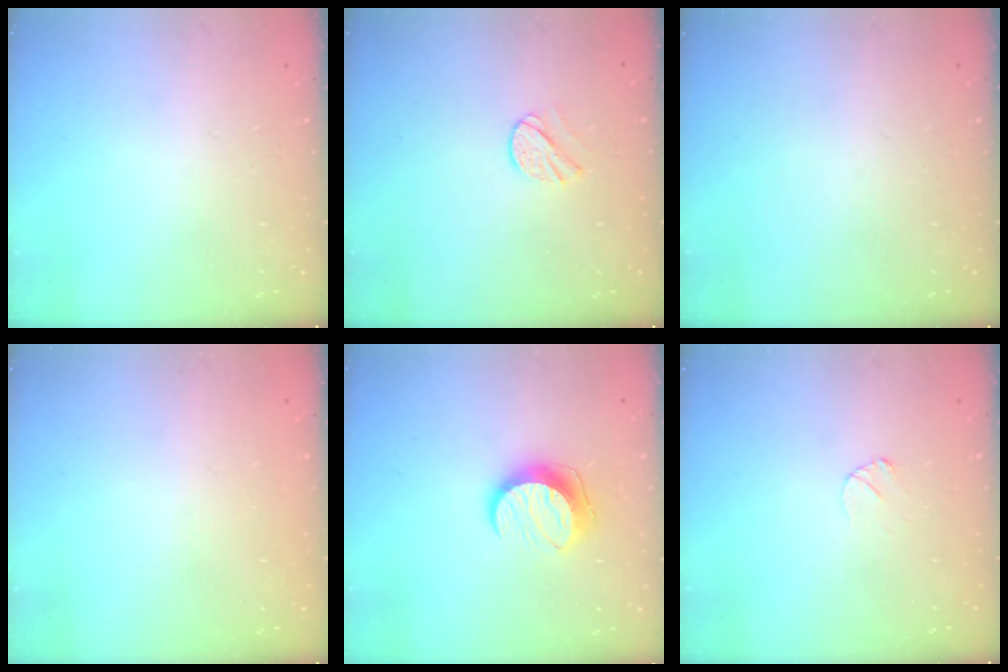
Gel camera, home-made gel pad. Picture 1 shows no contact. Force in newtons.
{"total": 5.9, "press": 5.8, "slide": 0.6}
{"total": 0.0}
{"total": 0.6, "press": 0.6, "slide": 0.0}
{"total": 10.7, "press": 10.7, "slide": 0.5}
{"total": 2.8, "press": 2.8, "slide": 0.3}